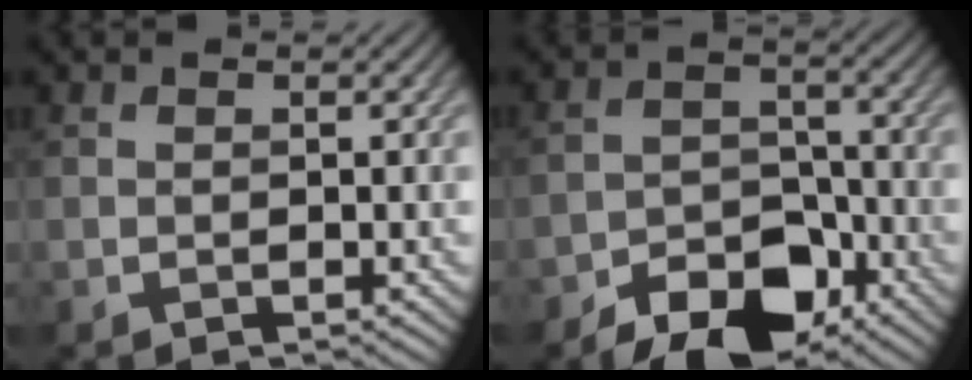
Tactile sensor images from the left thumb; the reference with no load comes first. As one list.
[{"total": 8.6, "force": [-6.1, 4.6, 4.0], "torque": [-0.058, -0.002, -0.112]}]